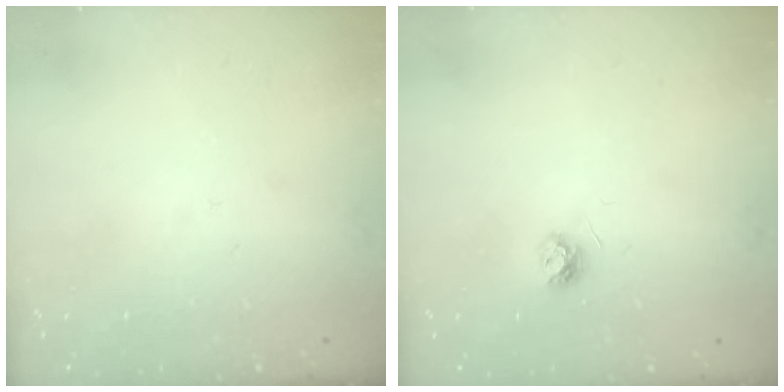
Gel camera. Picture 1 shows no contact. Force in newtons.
{"total": 4.5, "press": 4.5, "slide": 0.6}